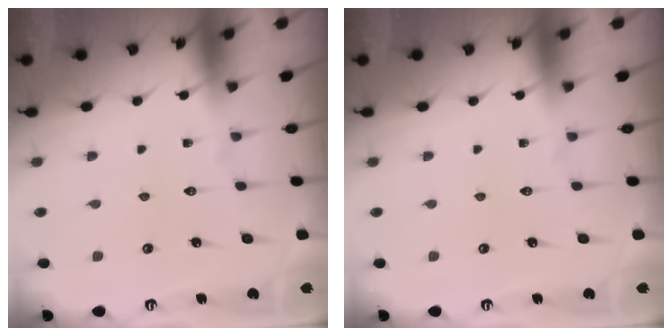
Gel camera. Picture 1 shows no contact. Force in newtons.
{"total": 0.0}